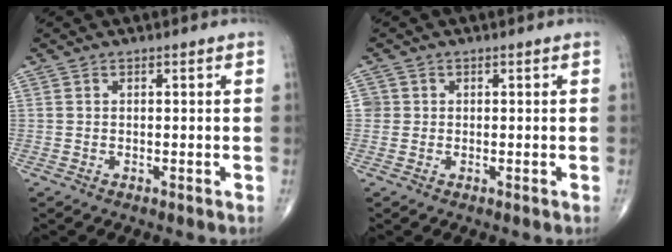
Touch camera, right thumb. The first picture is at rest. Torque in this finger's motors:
{"motor_torque": [-0.17, 0.14, 0.14, 0.17, -0.02]}